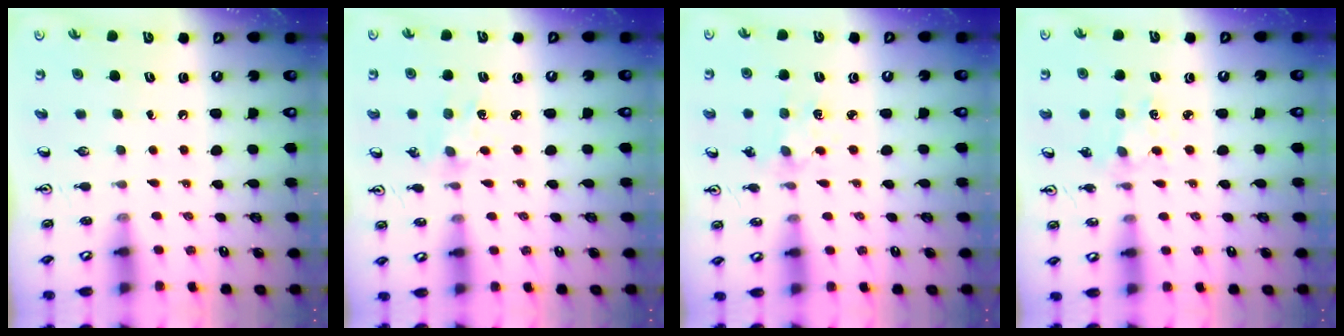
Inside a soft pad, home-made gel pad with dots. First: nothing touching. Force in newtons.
{"total": 2.7, "press": 2.7, "slide": 0.4}
{"total": 2.7, "press": 2.7, "slide": 0.4}
{"total": 1.8, "press": 1.8, "slide": 0.2}